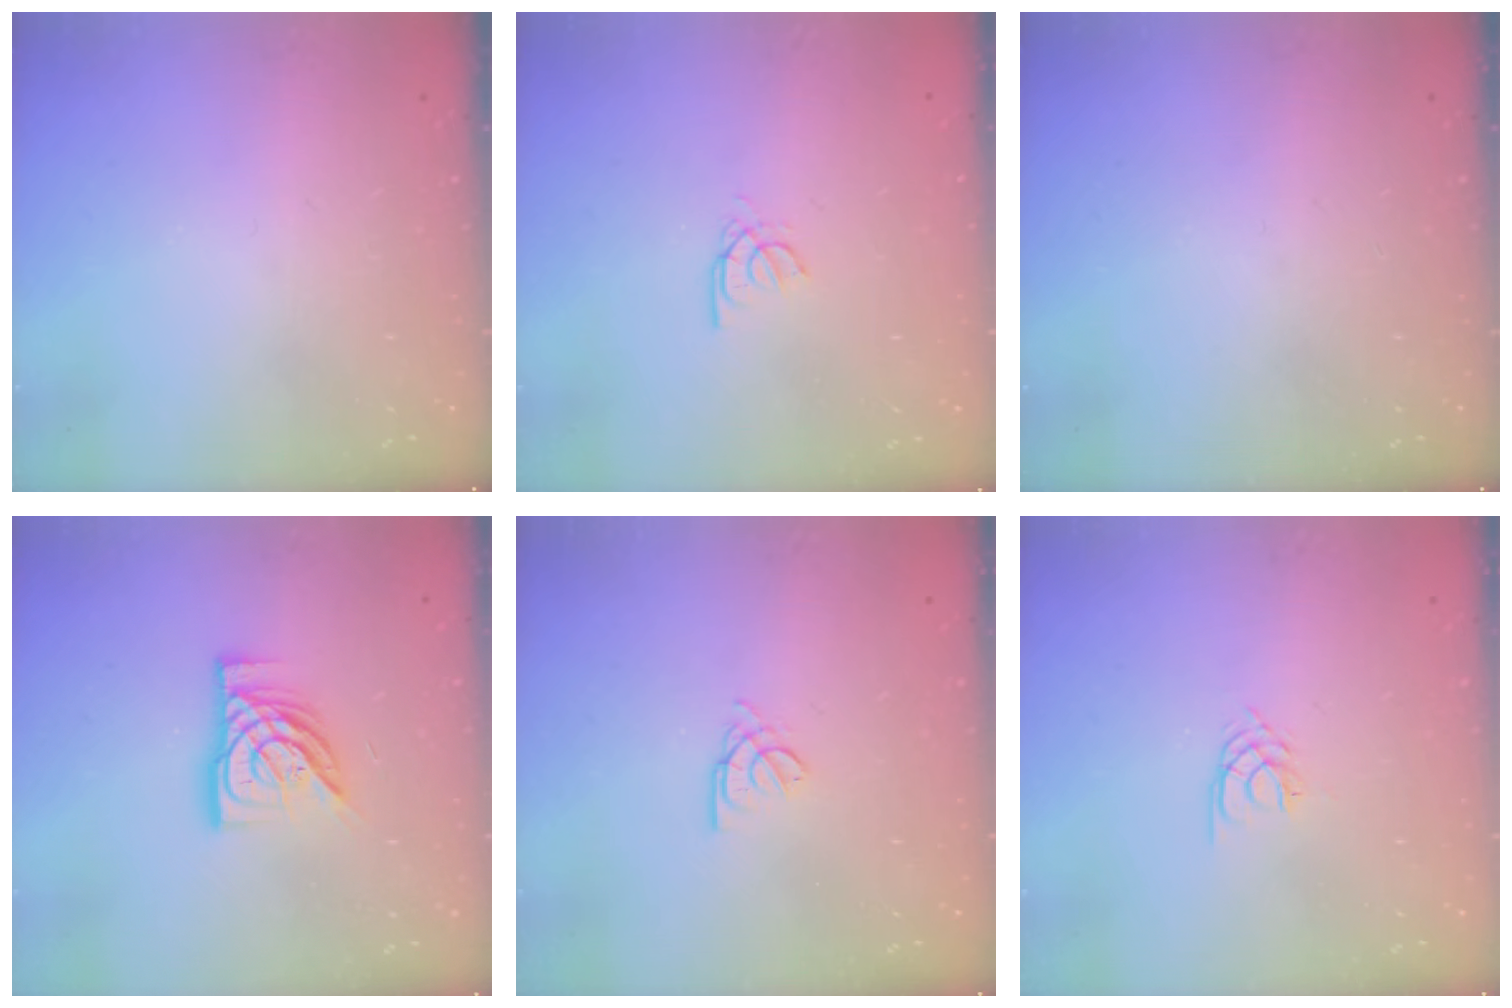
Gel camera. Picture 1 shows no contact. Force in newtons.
{"total": 2.4, "press": 2.4, "slide": 0.3}
{"total": 0.0}
{"total": 13.3, "press": 13.2, "slide": 1.2}
{"total": 2.5, "press": 2.5, "slide": 0.5}
{"total": 2.1, "press": 2.0, "slide": 0.3}